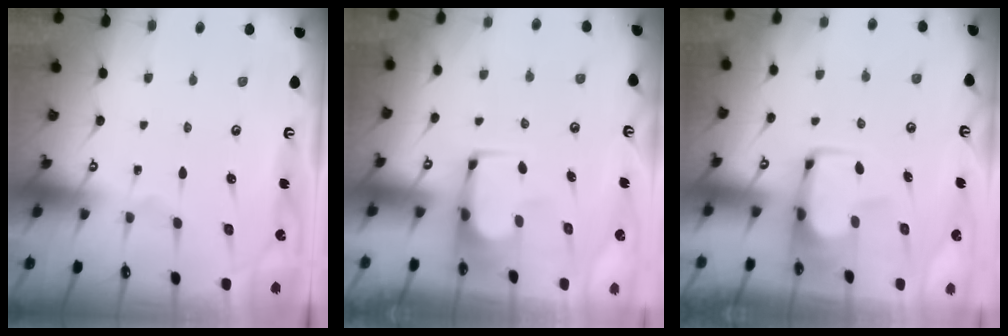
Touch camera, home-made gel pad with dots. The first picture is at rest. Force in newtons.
{"total": 1.5, "press": 1.5, "slide": 0.1}
{"total": 5.9, "press": 5.9, "slide": 0.8}